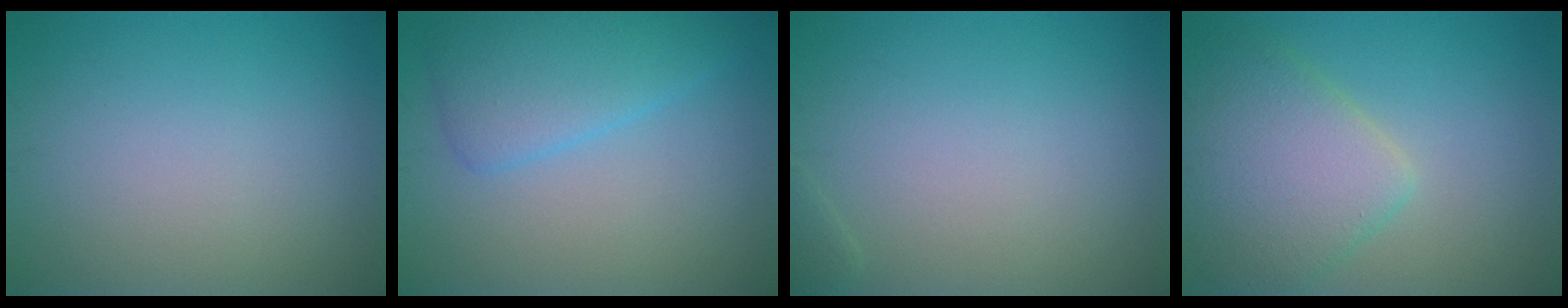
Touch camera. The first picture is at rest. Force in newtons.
{"total": 4.4, "press": 4.4, "slide": 0.1}
{"total": 0.5, "press": 0.5, "slide": 0.1}
{"total": 5.9, "press": 5.9, "slide": 0.3}